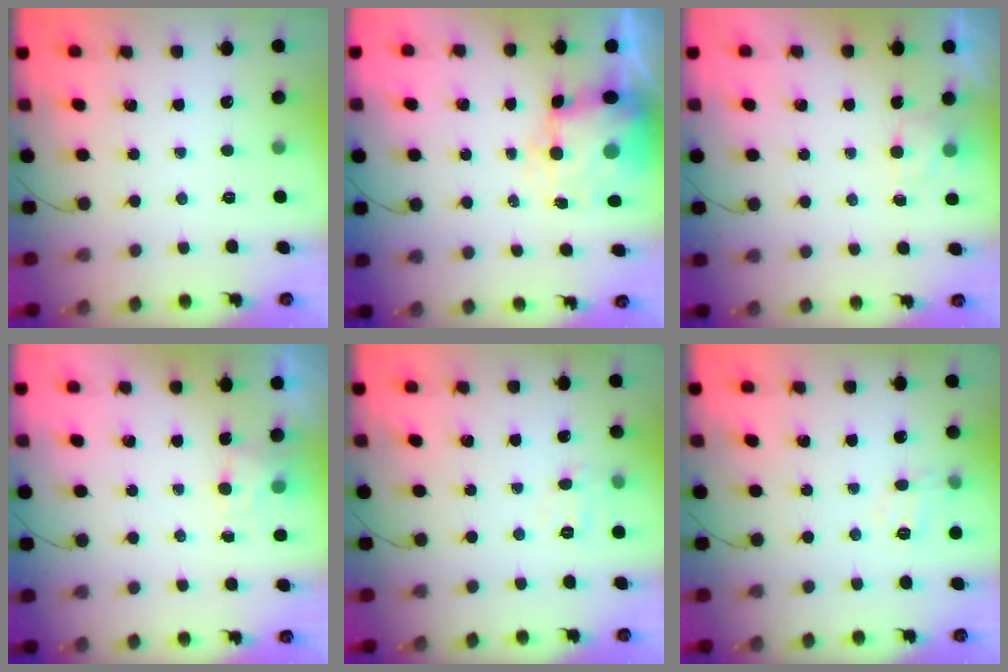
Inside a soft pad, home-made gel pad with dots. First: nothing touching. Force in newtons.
{"total": 6.0, "press": 5.7, "slide": 1.7}
{"total": 1.9, "press": 1.5, "slide": 1.2}
{"total": 4.4, "press": 4.2, "slide": 1.2}
{"total": 6.7, "press": 6.6, "slide": 1.5}
{"total": 8.6, "press": 8.5, "slide": 1.1}